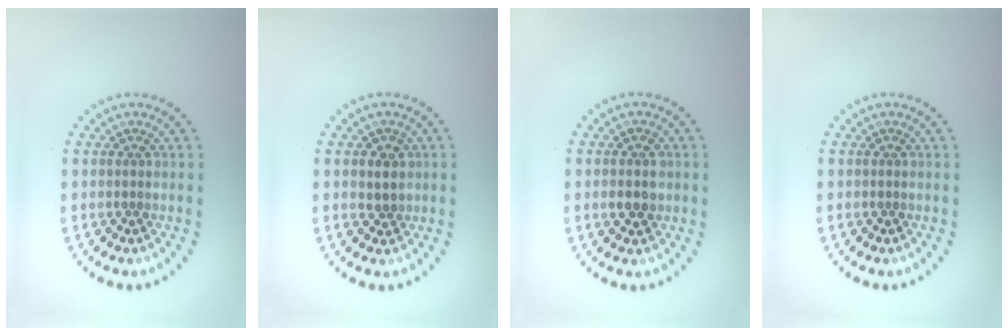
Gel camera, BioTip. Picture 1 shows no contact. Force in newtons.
{"total": 1.5, "press": 1.4, "slide": 0.6}
{"total": 2.8, "press": 2.8, "slide": 0.1}
{"total": 0.0}